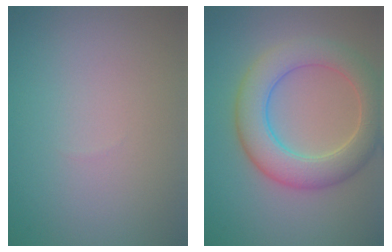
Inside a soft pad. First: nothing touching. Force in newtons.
{"total": 6.3, "press": 6.3, "slide": 0.2}